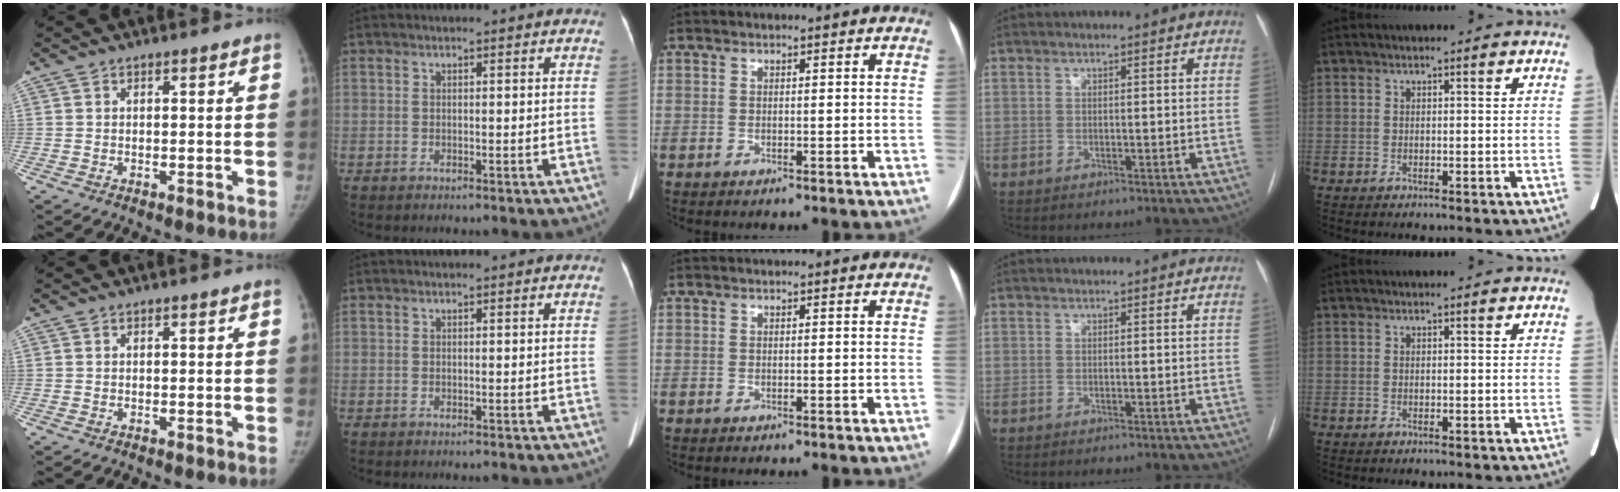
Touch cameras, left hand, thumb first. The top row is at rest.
{}